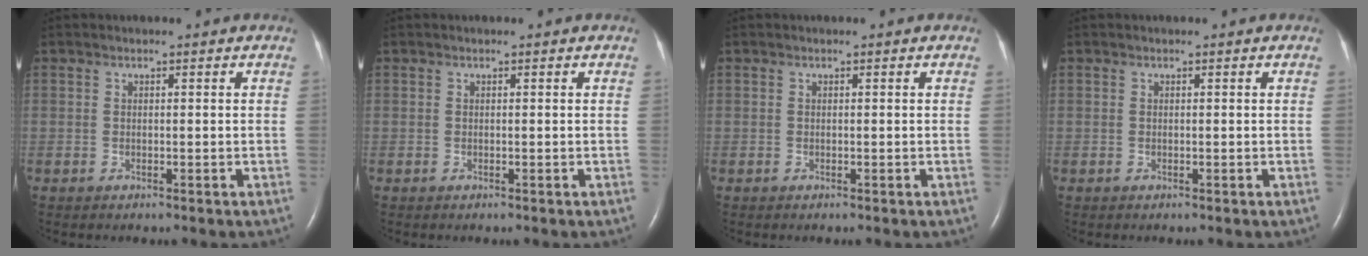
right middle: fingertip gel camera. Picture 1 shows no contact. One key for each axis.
{"total": 0.0}
{"total": 0.0}
{"total": 0.0}